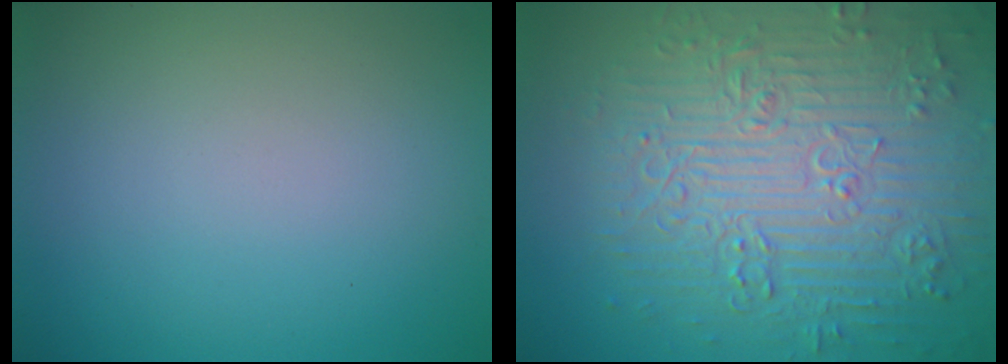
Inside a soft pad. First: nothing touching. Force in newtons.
{"total": 9.1, "press": 6.6, "slide": 6.3}